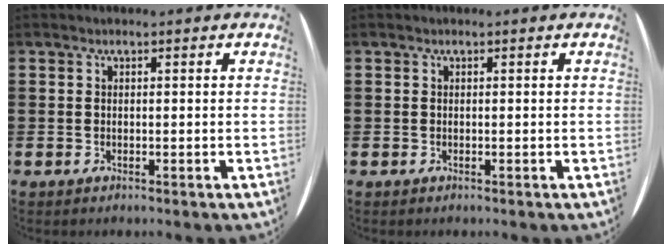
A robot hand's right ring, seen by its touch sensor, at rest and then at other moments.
{"total": 0.0}